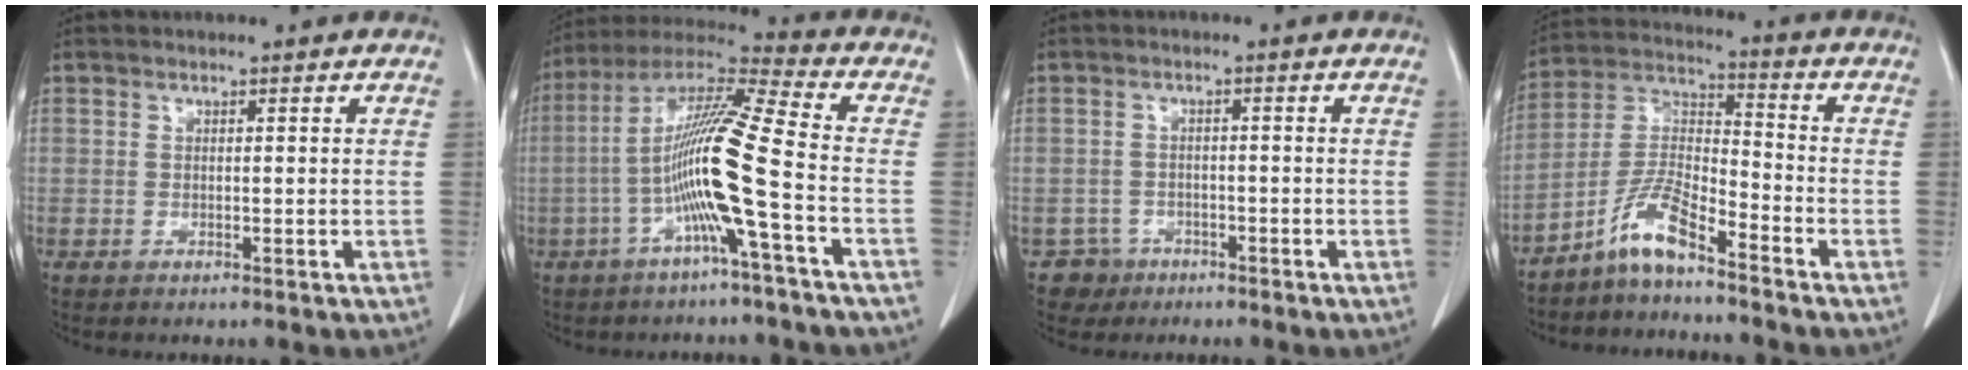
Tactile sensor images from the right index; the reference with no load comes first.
{"total": 13.9, "force": [-3.5, -1.3, 13.4], "torque": [-0.257, 0.010, -0.078]}
{"total": 3.4, "force": [-1.8, 2.7, -0.7], "torque": [0.013, 0.012, -0.031]}
{"total": 7.9, "force": [-6.0, 1.1, 5.0], "torque": [-0.115, 0.006, -0.121]}